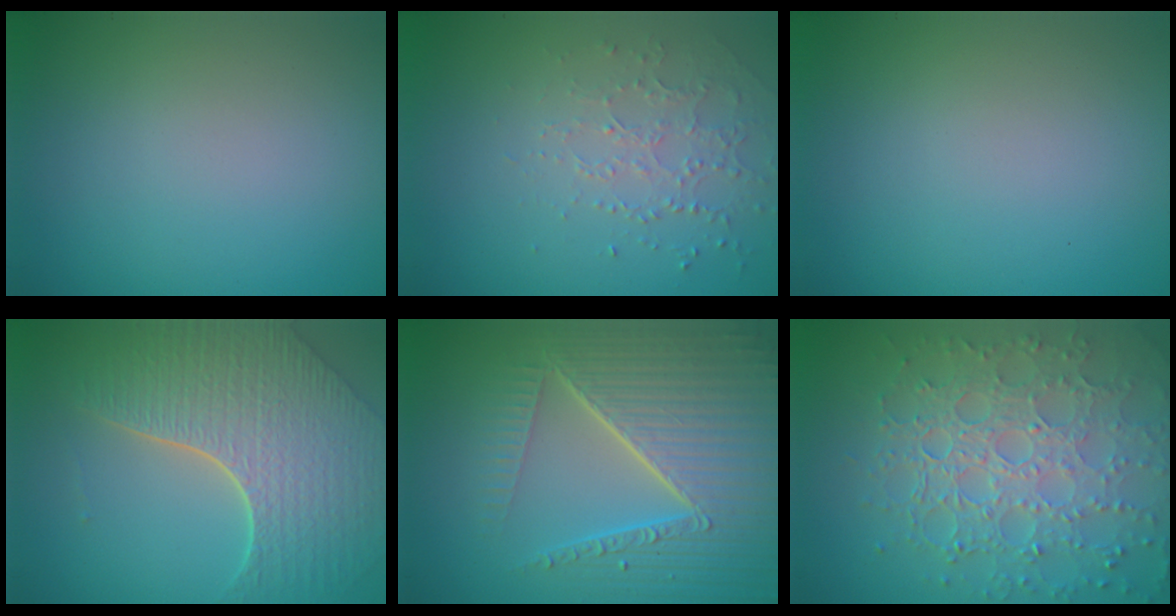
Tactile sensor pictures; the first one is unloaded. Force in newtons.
{"total": 1.5, "press": 1.2, "slide": 0.9}
{"total": 0.0}
{"total": 8.2, "press": 5.9, "slide": 5.7}
{"total": 8.6, "press": 6.0, "slide": 6.2}
{"total": 8.0, "press": 5.6, "slide": 5.6}